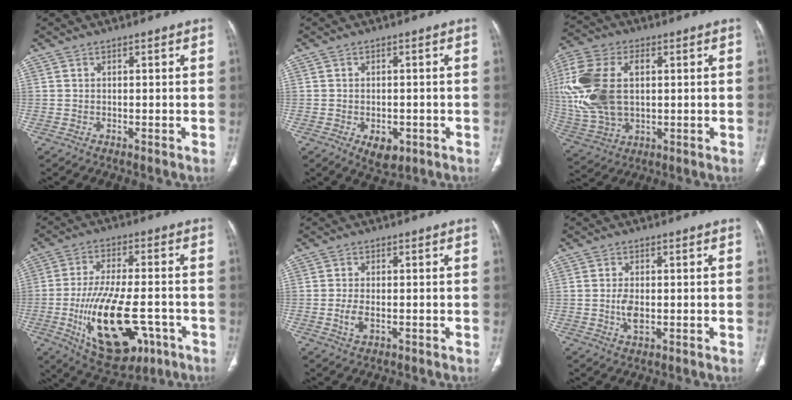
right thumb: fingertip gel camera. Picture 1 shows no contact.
{"total": 4.8, "force": [-1.9, 2.9, 3.3], "torque": [-0.039, 0.003, -0.016]}
{"total": 19.7, "force": [2.1, 12.2, 15.3], "torque": [-0.356, 0.001, 0.046]}
{"total": 19.6, "force": [-6.4, 9.1, 16.1], "torque": [-0.278, 0.012, -0.085]}
{"total": 3.3, "force": [-0.8, 1.7, 2.7], "torque": [-0.060, -0.001, -0.014]}
{"total": 3.6, "force": [-0.5, 1.9, 3.0], "torque": [-0.060, -0.003, -0.008]}